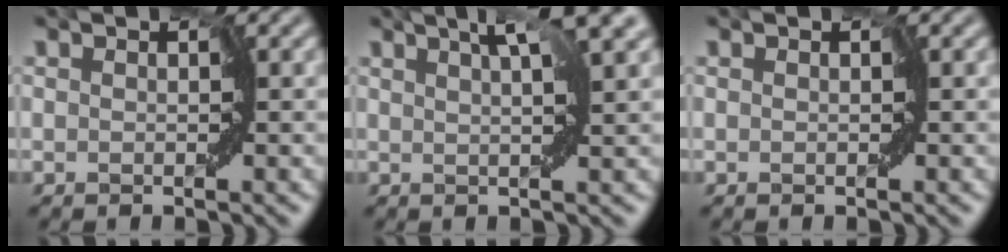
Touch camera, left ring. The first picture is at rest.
{"total": 4.1, "force": [2.6, -0.1, 3.2], "torque": [-0.055, 0.010, 0.045]}
{"total": 0.0}